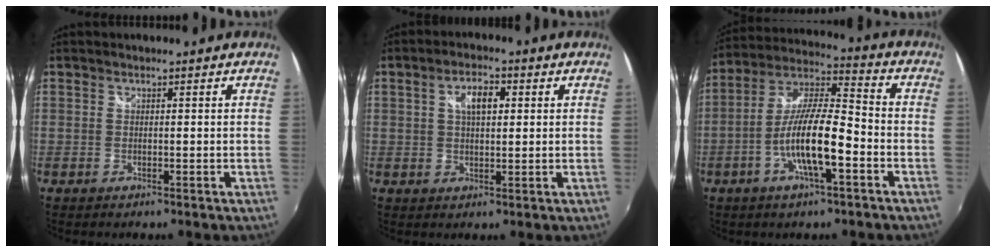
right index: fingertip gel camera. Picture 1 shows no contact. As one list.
[{"total": 5.1, "force": [1.4, 2.4, 4.3], "torque": [-0.074, 0.013, 0.024]}, {"total": 13.1, "force": [-4.9, 2.7, 11.9], "torque": [-0.235, -0.001, -0.092]}]